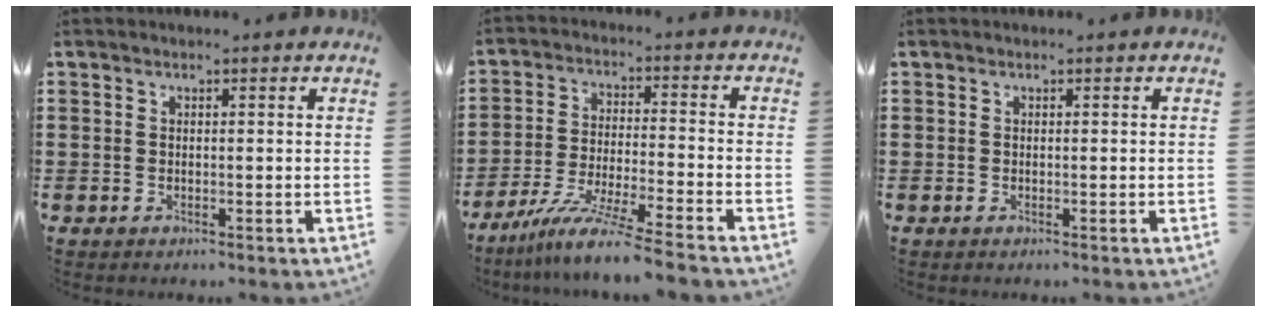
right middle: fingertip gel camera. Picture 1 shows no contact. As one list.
[{"total": 8.9, "force": [-7.6, -0.7, 4.5], "torque": [-0.089, -0.011, -0.151]}, {"total": 0.0}]